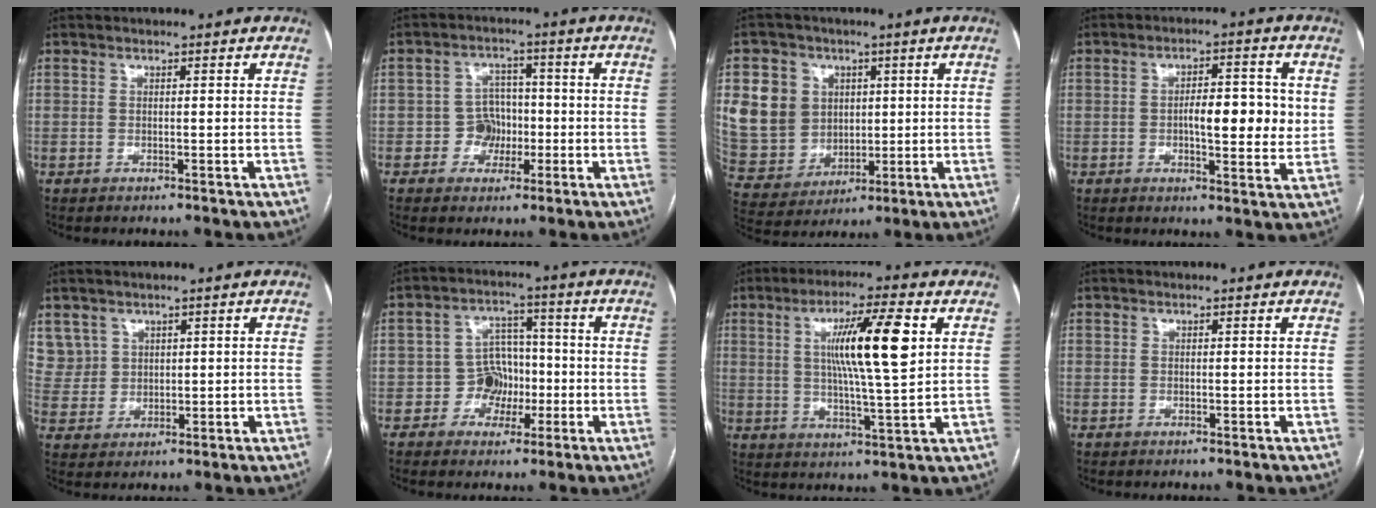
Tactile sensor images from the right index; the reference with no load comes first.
{"total": 4.9, "force": [-1.2, 4.5, 1.5], "torque": [-0.018, 0.017, -0.018]}
{"total": 12.1, "force": [3.0, 10.8, 4.7], "torque": [-0.127, 0.029, 0.074]}
{"total": 8.2, "force": [0.2, 2.5, 7.8], "torque": [-0.116, 0.004, 0.001]}
{"total": 5.7, "force": [3.2, 4.8, -0.1], "torque": [0.002, 0.011, 0.073]}
{"total": 6.2, "force": [-1.7, 5.4, 2.4], "torque": [-0.033, 0.024, -0.026]}
{"total": 12.0, "force": [3.3, 0.4, 11.6], "torque": [-0.198, 0.002, 0.054]}
{"total": 0.0}